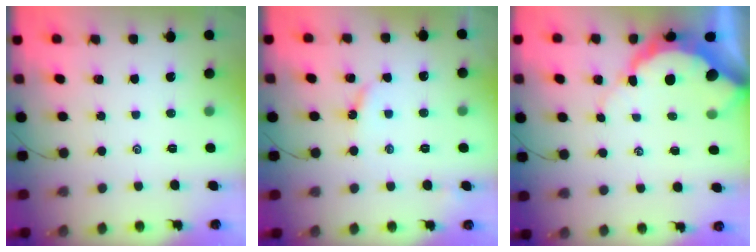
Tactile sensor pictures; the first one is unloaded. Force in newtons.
{"total": 3.3, "press": 3.3, "slide": 0.3}
{"total": 9.0, "press": 9.0, "slide": 0.9}